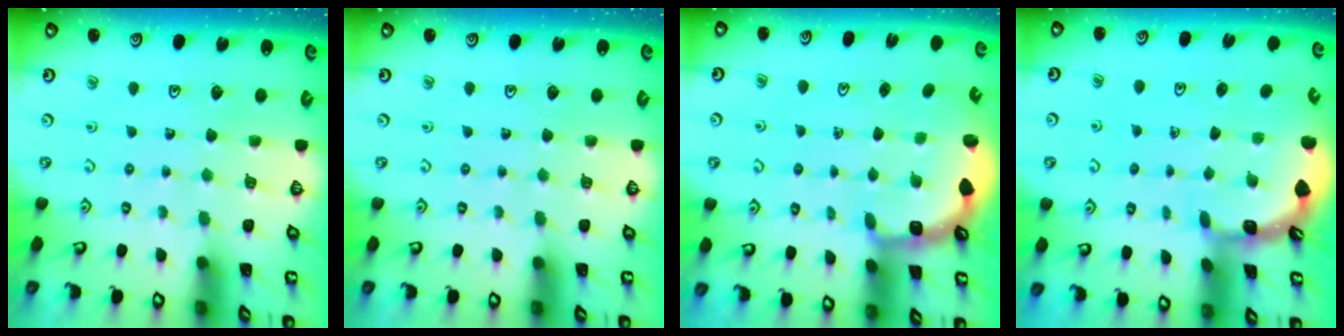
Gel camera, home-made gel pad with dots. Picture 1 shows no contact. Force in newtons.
{"total": 0.0}
{"total": 3.8, "press": 3.2, "slide": 2.1}
{"total": 1.6, "press": 1.6, "slide": 0.2}